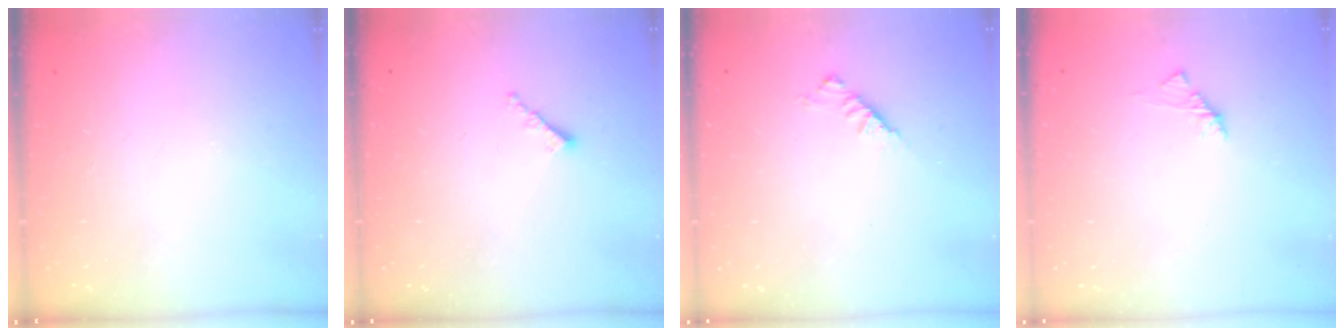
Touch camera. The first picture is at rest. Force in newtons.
{"total": 1.2, "press": 1.1, "slide": 0.5}
{"total": 2.9, "press": 2.8, "slide": 0.7}
{"total": 1.7, "press": 1.6, "slide": 0.5}